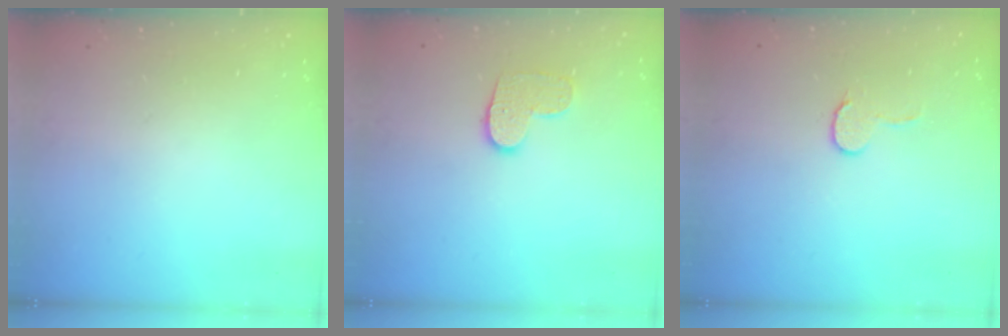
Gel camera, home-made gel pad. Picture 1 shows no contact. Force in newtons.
{"total": 8.0, "press": 8.0, "slide": 0.4}
{"total": 5.9, "press": 5.9, "slide": 0.5}